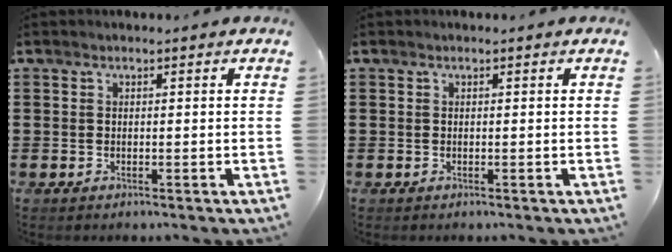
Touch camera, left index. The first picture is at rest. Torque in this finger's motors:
{"motor_torque": [0.00, 0.00, 0.00, 0.00]}